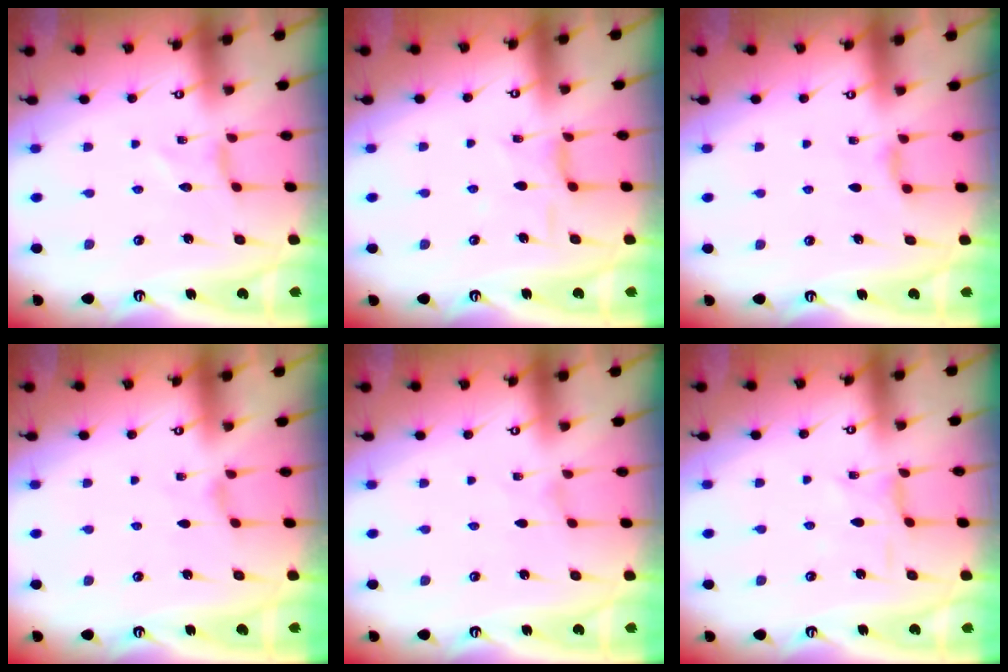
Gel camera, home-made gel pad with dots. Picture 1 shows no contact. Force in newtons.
{"total": 6.7, "press": 6.7, "slide": 0.5}
{"total": 4.4, "press": 4.4, "slide": 0.5}
{"total": 0.0}
{"total": 0.0}
{"total": 1.3, "press": 1.2, "slide": 0.1}